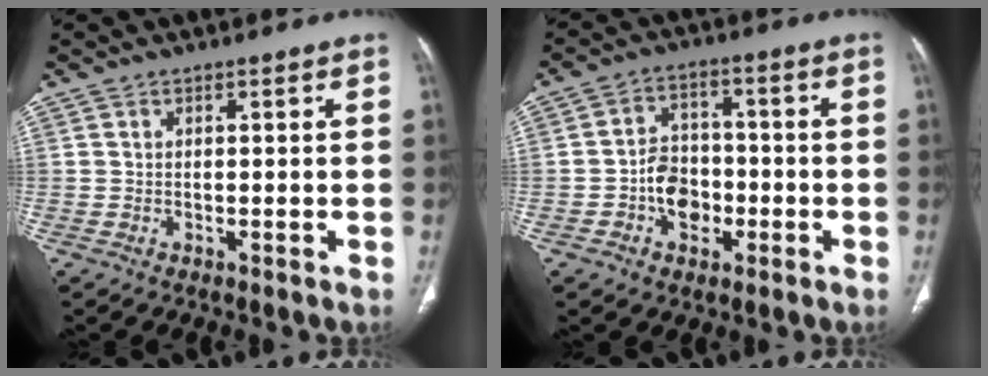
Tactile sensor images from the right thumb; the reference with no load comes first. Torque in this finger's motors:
{"motor_torque": [1.32, 1.15, 0.58, -0.30, 0.04]}